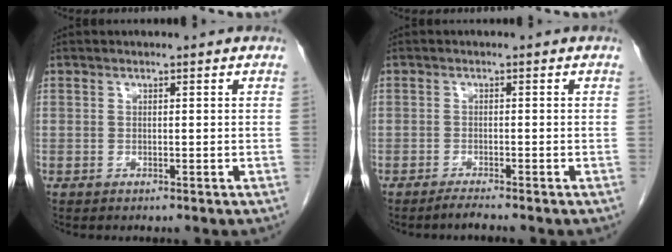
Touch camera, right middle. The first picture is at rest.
{"total": 1.7, "force": [-1.5, -0.5, 0.6], "torque": [-0.018, -0.003, -0.030]}